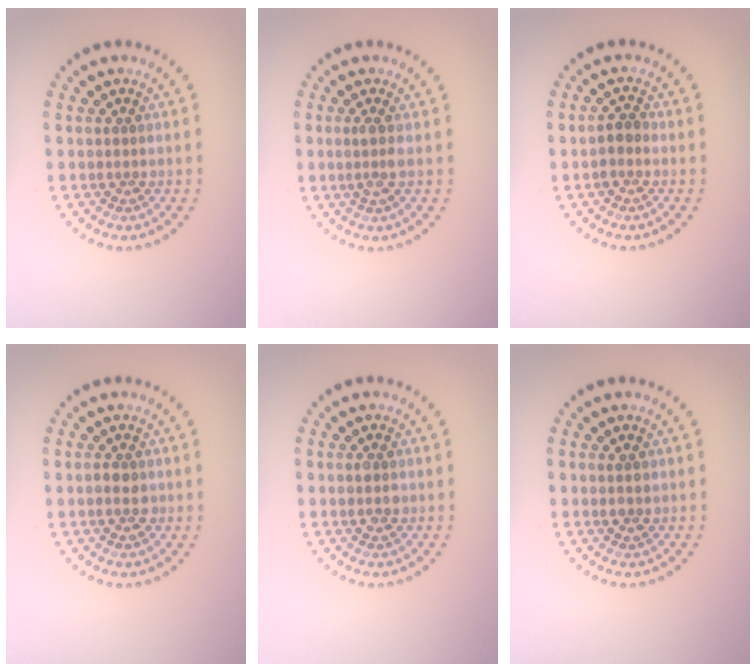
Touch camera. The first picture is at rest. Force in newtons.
{"total": 1.4, "press": 1.1, "slide": 0.9}
{"total": 1.6, "press": 1.4, "slide": 0.7}
{"total": 1.7, "press": 1.7, "slide": 0.4}
{"total": 1.3, "press": 1.3, "slide": 0.1}
{"total": 1.1, "press": 1.0, "slide": 0.3}